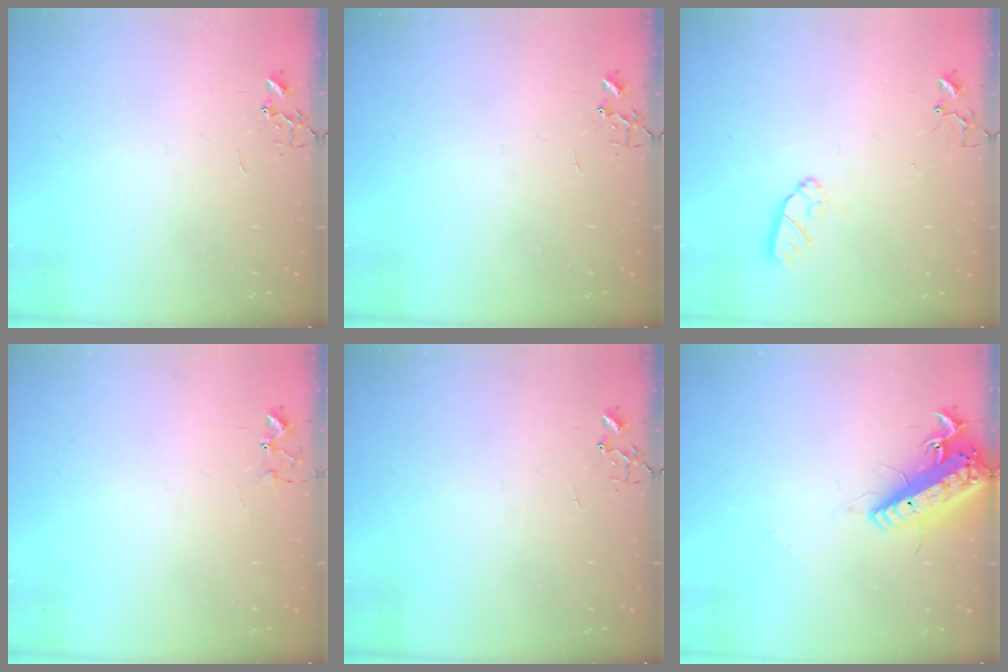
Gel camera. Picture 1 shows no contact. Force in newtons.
{"total": 0.0}
{"total": 7.3, "press": 7.2, "slide": 0.5}
{"total": 5.8, "press": 5.7, "slide": 0.7}
{"total": 0.0}
{"total": 17.2, "press": 16.8, "slide": 3.6}